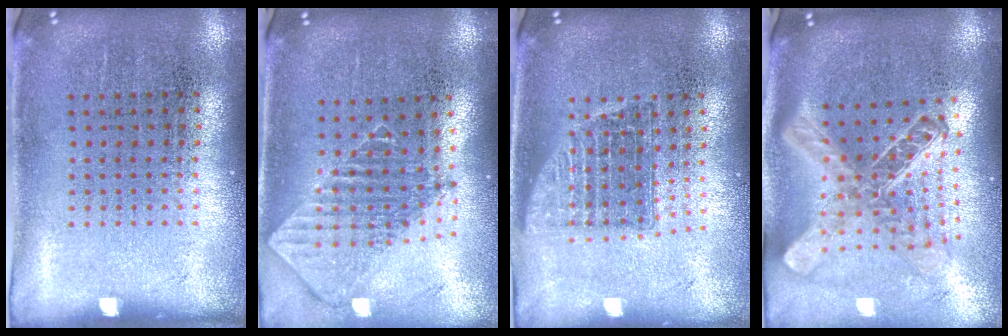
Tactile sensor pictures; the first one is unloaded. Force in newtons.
{"total": 2.1, "press": 1.6, "slide": 1.3}
{"total": 1.4, "press": 1.1, "slide": 0.9}
{"total": 2.7, "press": 2.0, "slide": 1.8}